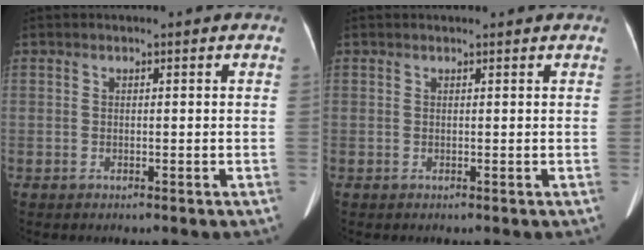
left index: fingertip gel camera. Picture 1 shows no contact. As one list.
[{"total": 2.0, "force": [1.9, 0.1, 0.5], "torque": [-0.008, 0.016, 0.024]}]